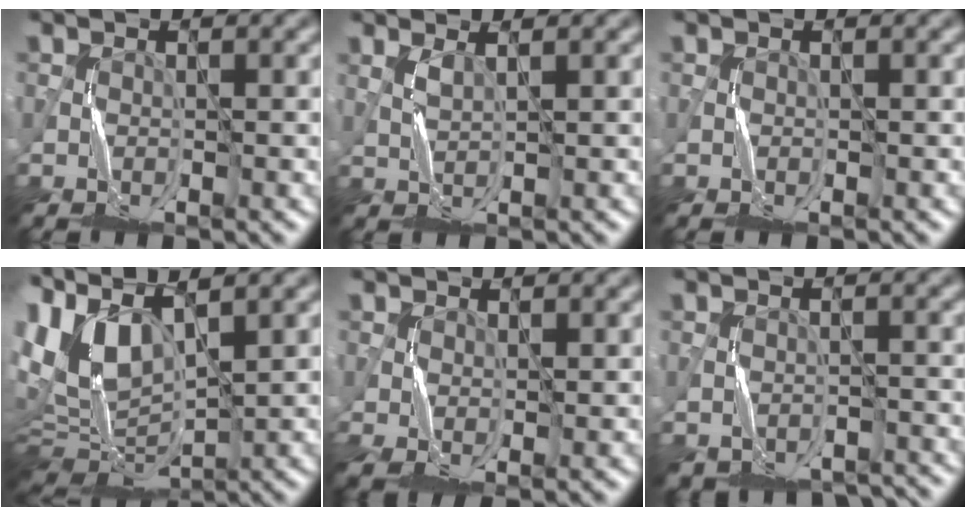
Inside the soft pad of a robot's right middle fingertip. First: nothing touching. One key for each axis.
{"total": 0.7, "fx": 0.6, "fy": 0.0, "fz": 0.3, "tx": -0.017, "ty": -0.001, "tz": 0.016}
{"total": 0.0}
{"total": 9.6, "fx": 3.0, "fy": 5.1, "fz": 7.6, "tx": -0.175, "ty": 0.003, "tz": 0.058}
{"total": 2.4, "fx": 0.2, "fy": 1.2, "fz": 2.1, "tx": -0.056, "ty": -0.002, "tz": 0.005}
{"total": 4.8, "fx": -3.8, "fy": 2.7, "fz": 1.2, "tx": -0.005, "ty": 0.000, "tz": -0.054}